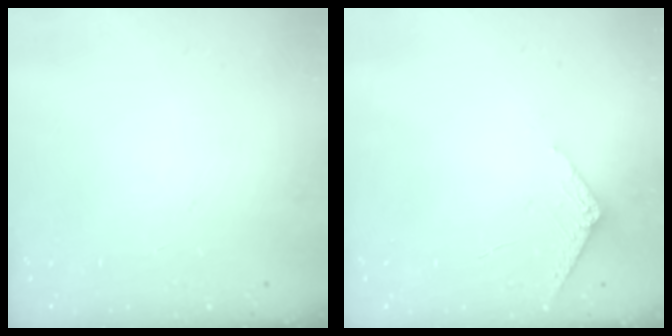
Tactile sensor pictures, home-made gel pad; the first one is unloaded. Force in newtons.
{"total": 2.9, "press": 2.9, "slide": 0.3}